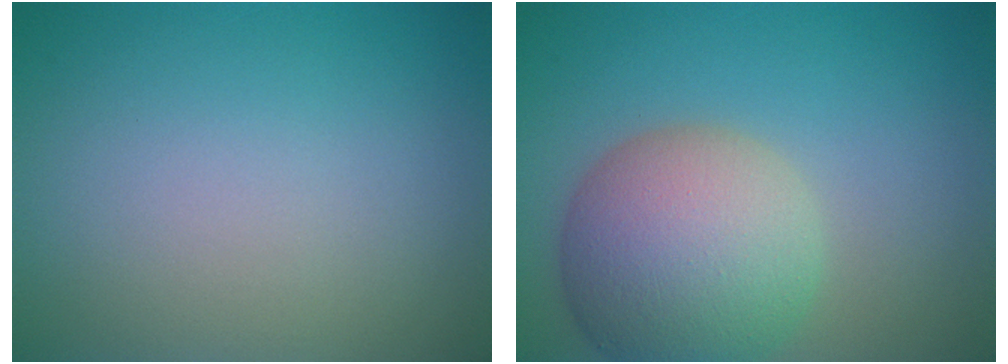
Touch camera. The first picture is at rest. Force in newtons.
{"total": 8.8, "press": 8.8, "slide": 0.7}